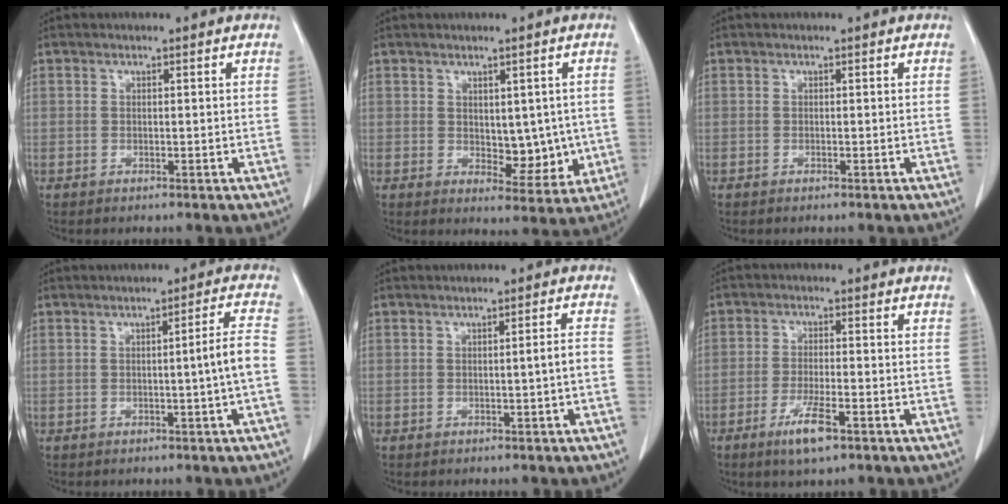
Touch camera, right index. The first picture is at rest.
{"total": 6.1, "force": [0.0, 3.5, 5.1], "torque": [-0.053, -0.006, 0.014]}
{"total": 0.0}
{"total": 4.2, "force": [-1.0, -1.0, 3.9], "torque": [-0.055, 0.003, -0.014]}
{"total": 1.9, "force": [-0.6, -0.4, 1.8], "torque": [-0.025, 0.000, -0.010]}
{"total": 5.8, "force": [-3.4, 0.8, 4.7], "torque": [-0.092, -0.009, -0.058]}